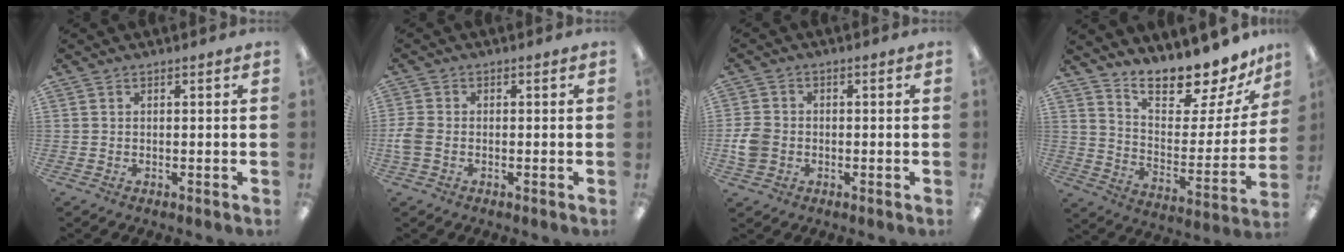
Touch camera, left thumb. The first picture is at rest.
{"total": 3.9, "force": [-0.9, 2.6, 2.8], "torque": [-0.068, 0.002, -0.020]}
{"total": 5.4, "force": [-1.2, 4.4, 2.8], "torque": [-0.067, 0.007, -0.022]}
{"total": 14.3, "force": [13.1, 3.2, 4.8], "torque": [-0.083, -0.114, 0.225]}